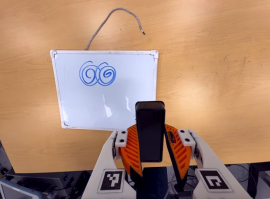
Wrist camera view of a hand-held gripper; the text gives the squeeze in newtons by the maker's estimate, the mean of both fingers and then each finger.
{"total": 5.7, "left": 5.2, "right": 6.2}